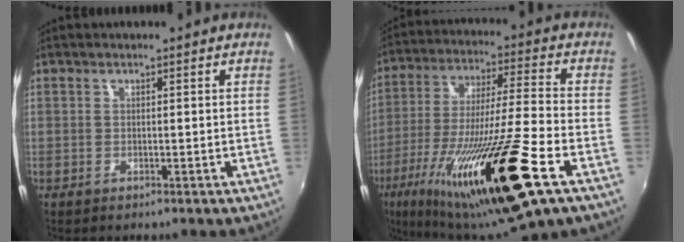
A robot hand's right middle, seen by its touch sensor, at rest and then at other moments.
{"total": 26.4, "force": [-14.0, 1.7, 22.3], "torque": [-0.410, -0.076, -0.241]}